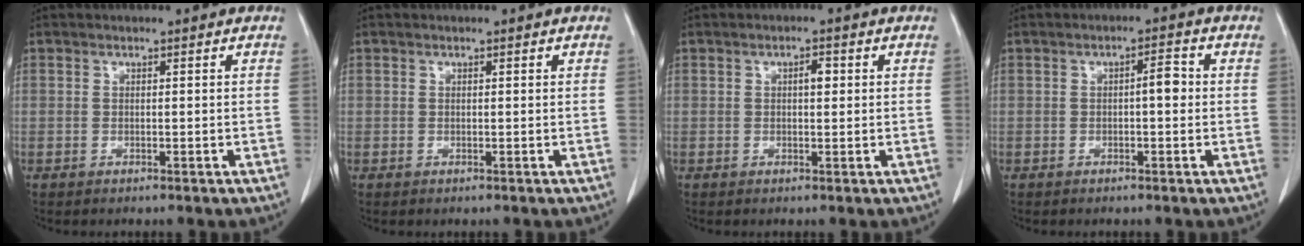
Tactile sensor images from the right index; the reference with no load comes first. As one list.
[{"total": 0.0}, {"total": 1.8, "force": [0.4, 0.7, 1.7], "torque": [-0.026, 0.003, 0.006]}, {"total": 2.7, "force": [0.0, 0.7, 2.6], "torque": [-0.036, 0.006, -0.003]}]